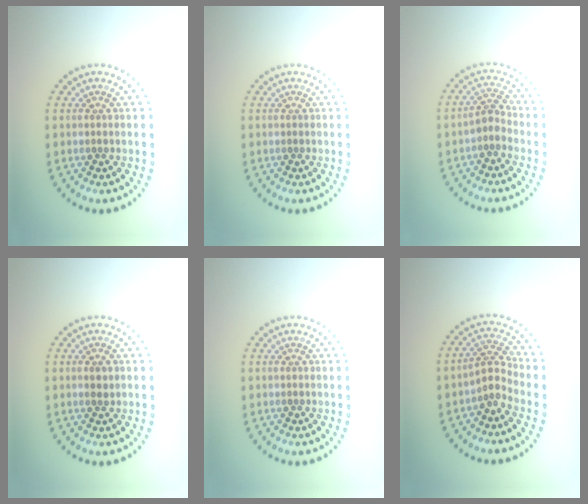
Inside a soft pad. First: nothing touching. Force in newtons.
{"total": 0.0}
{"total": 2.1, "press": 1.6, "slide": 1.4}
{"total": 1.1, "press": 1.1, "slide": 0.3}
{"total": 0.0}
{"total": 2.3, "press": 1.6, "slide": 1.7}